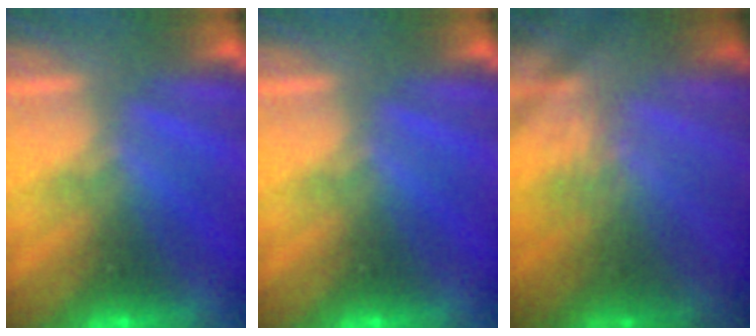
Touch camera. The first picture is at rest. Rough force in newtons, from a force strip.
{"total": 0.0}
{"total": 2.2}